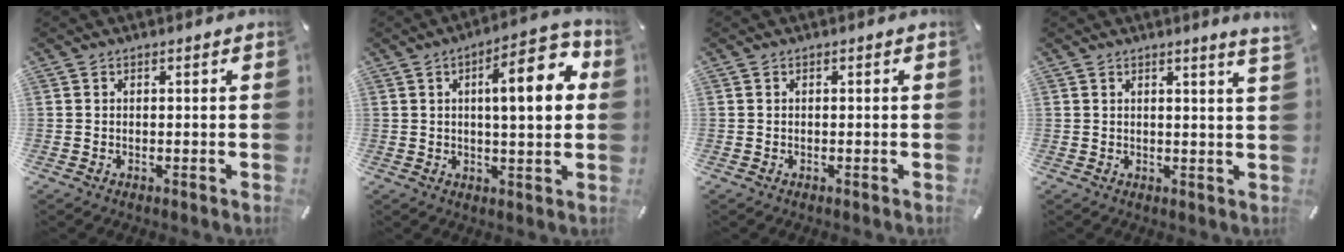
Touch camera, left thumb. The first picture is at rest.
{"total": 13.4, "force": [3.6, 4.4, 12.1], "torque": [-0.170, -0.004, 0.049]}
{"total": 0.0}
{"total": 2.8, "force": [2.0, -0.4, 1.9], "torque": [-0.028, -0.014, 0.034]}